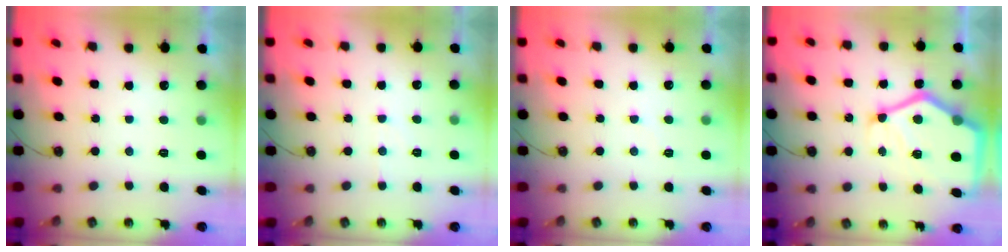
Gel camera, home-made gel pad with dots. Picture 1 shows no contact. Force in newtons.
{"total": 3.4, "press": 3.4, "slide": 0.6}
{"total": 3.4, "press": 3.3, "slide": 0.5}
{"total": 19.0, "press": 18.9, "slide": 1.9}